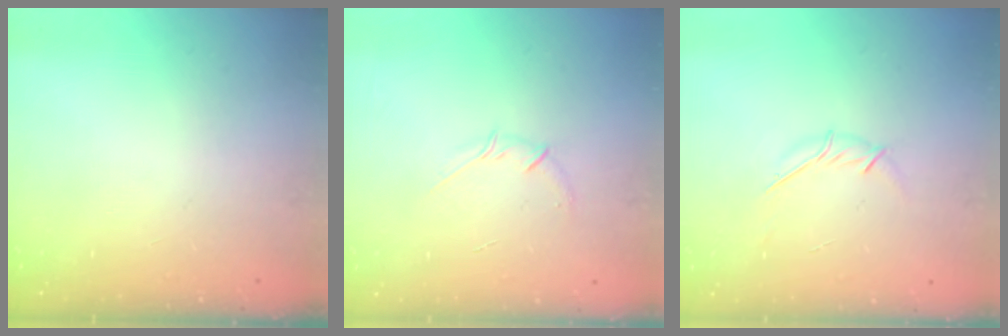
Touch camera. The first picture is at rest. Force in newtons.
{"total": 5.1, "press": 4.9, "slide": 1.4}
{"total": 4.0, "press": 3.9, "slide": 1.0}